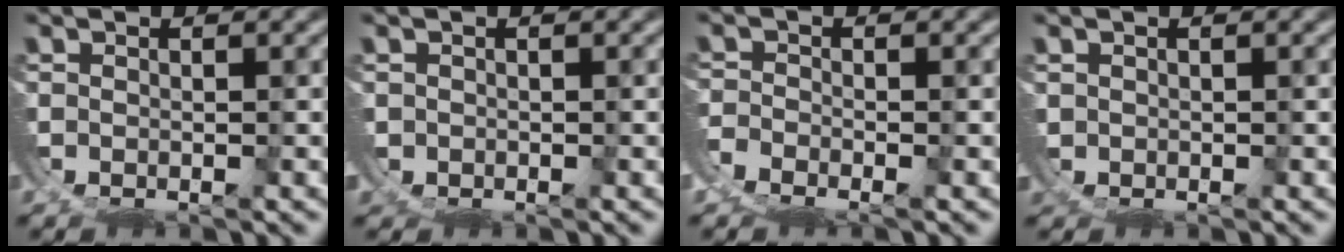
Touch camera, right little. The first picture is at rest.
{"total": 1.5, "force": [-0.1, 1.4, -0.4], "torque": [-0.011, -0.010, 0.004]}
{"total": 3.0, "force": [-2.5, 1.4, 0.9], "torque": [-0.021, -0.015, -0.040]}
{"total": 1.0, "force": [0.2, 0.9, -0.4], "torque": [-0.001, -0.002, 0.007]}